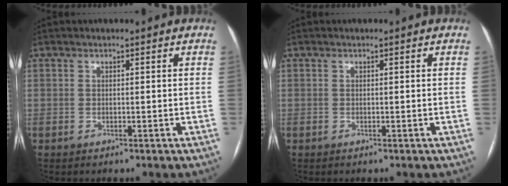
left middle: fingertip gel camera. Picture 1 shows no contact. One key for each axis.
{"total": 0.0}